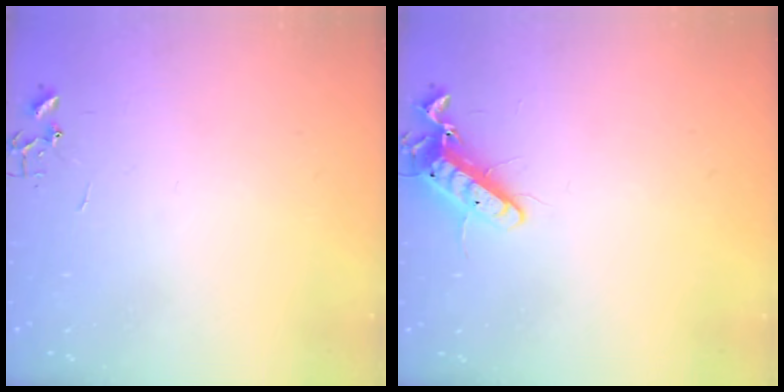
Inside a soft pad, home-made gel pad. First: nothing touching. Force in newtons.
{"total": 12.1, "press": 12.0, "slide": 1.4}